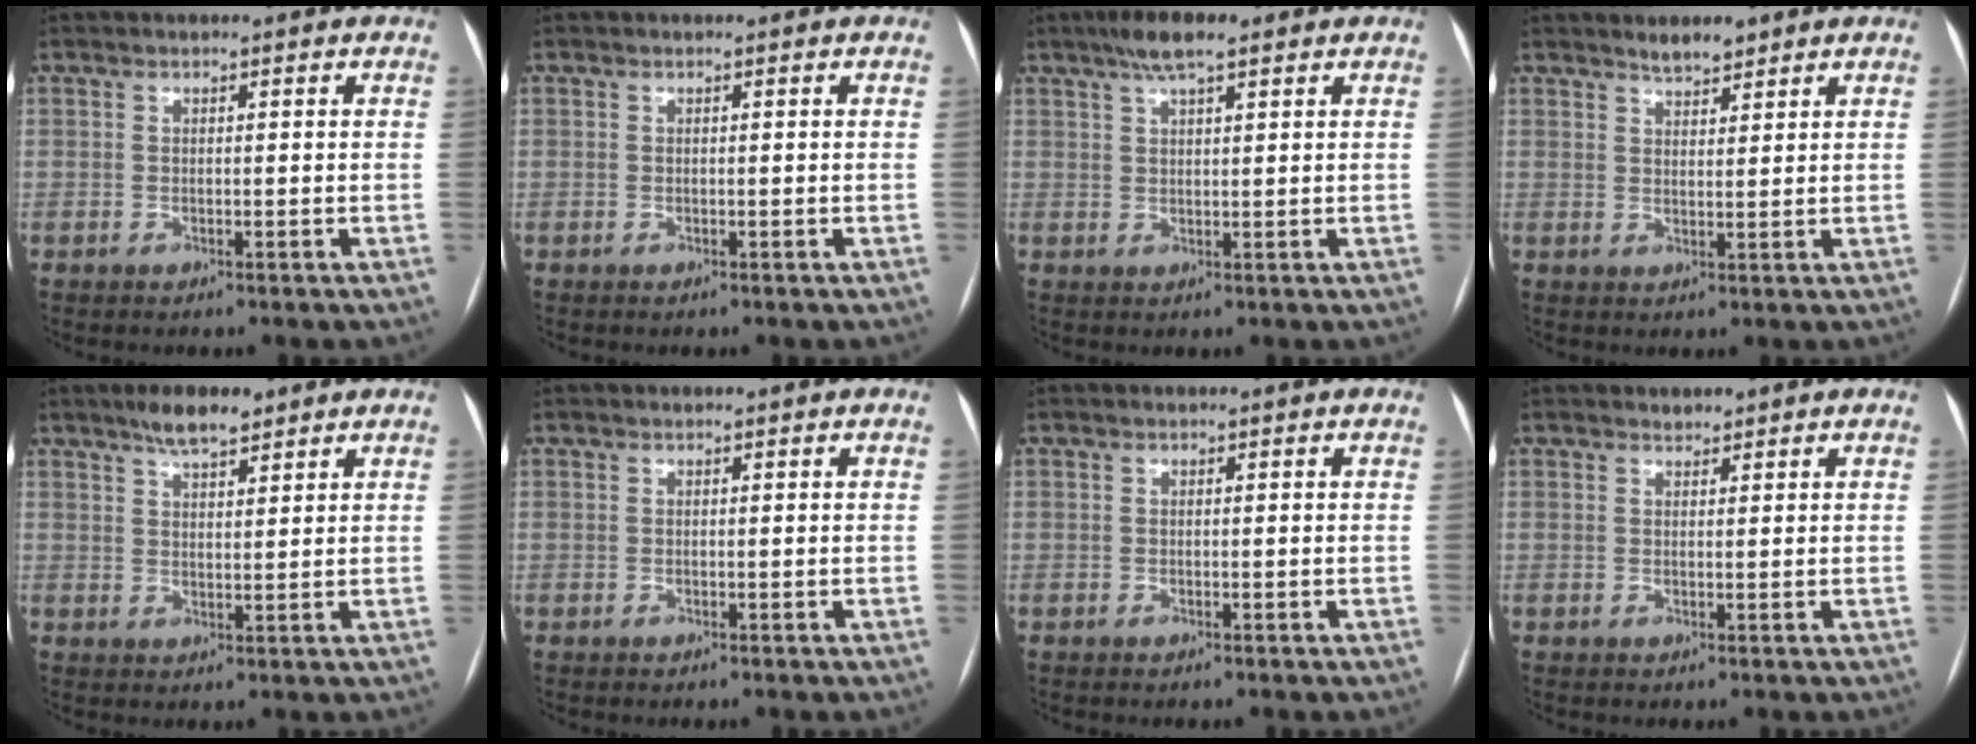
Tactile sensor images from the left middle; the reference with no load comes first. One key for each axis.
{"total": 0.0}
{"total": 5.3, "fx": 3.5, "fy": 1.0, "fz": 3.8, "tx": -0.074, "ty": 0.016, "tz": 0.060}
{"total": 2.7, "fx": 2.4, "fy": 0.7, "fz": 1.0, "tx": -0.021, "ty": -0.001, "tz": 0.041}
{"total": 4.9, "fx": 3.8, "fy": 1.2, "fz": 2.8, "tx": -0.053, "ty": 0.006, "tz": 0.064}
{"total": 0.0}
{"total": 0.0}
{"total": 1.0, "fx": 0.9, "fy": 0.4, "fz": 0.1, "tx": -0.006, "ty": 0.000, "tz": 0.014}